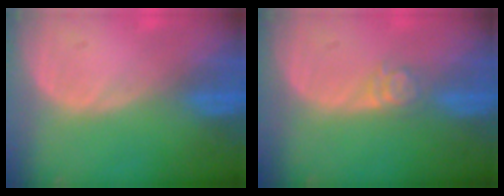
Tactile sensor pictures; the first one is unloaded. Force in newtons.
{"total": 3.0, "press": 2.5, "slide": 1.7}